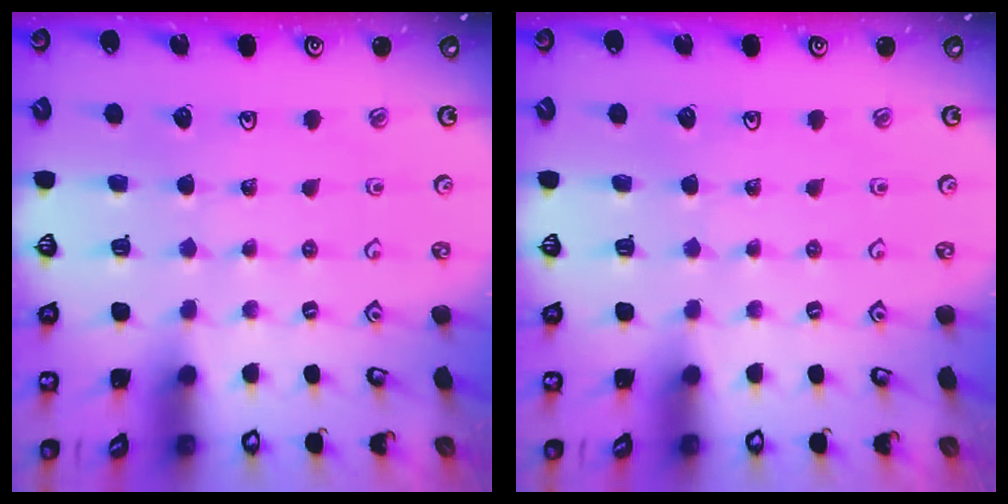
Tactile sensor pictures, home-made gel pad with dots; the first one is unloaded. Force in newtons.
{"total": 0.0}